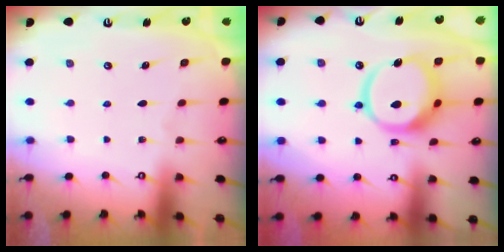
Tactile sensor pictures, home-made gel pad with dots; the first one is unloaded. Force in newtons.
{"total": 14.2, "press": 14.0, "slide": 2.3}